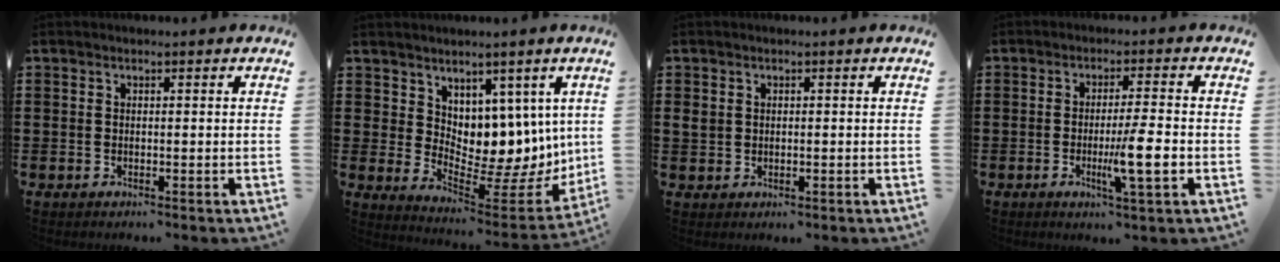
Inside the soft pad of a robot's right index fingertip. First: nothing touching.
{"total": 7.1, "force": [5.4, 4.5, 1.2], "torque": [-0.048, -0.070, 0.104]}
{"total": 1.2, "force": [0.2, 1.1, 0.5], "torque": [-0.014, 0.007, 0.003]}
{"total": 7.2, "force": [-1.9, 0.3, 6.9], "torque": [-0.118, -0.014, -0.033]}